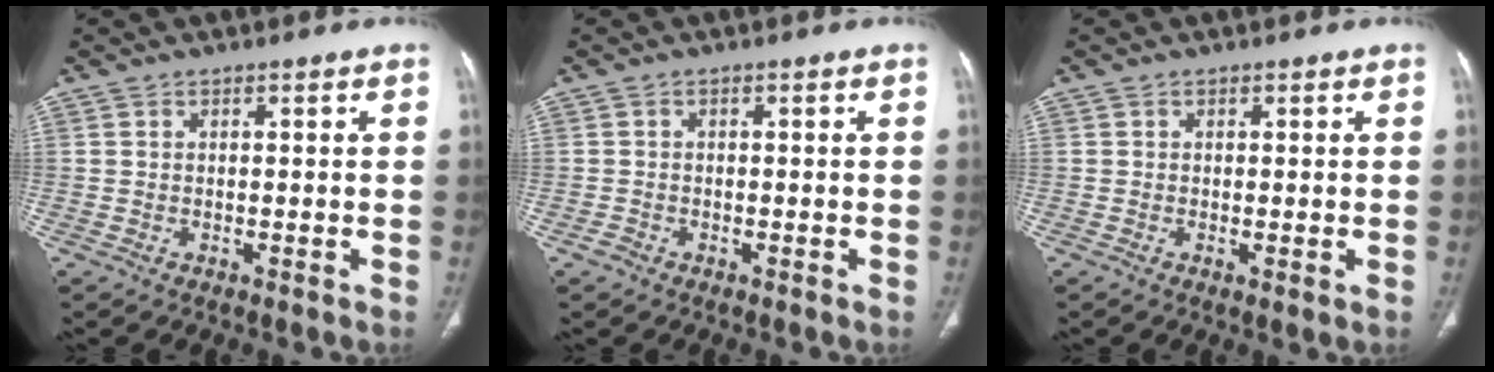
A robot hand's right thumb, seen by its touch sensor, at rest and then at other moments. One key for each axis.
{"total": 1.1, "fx": -0.8, "fy": 0.8, "fz": 0.1, "tx": -0.003, "ty": 0.002, "tz": -0.017}
{"total": 0.8, "fx": -0.1, "fy": 0.1, "fz": 0.8, "tx": -0.018, "ty": -0.005, "tz": -0.002}